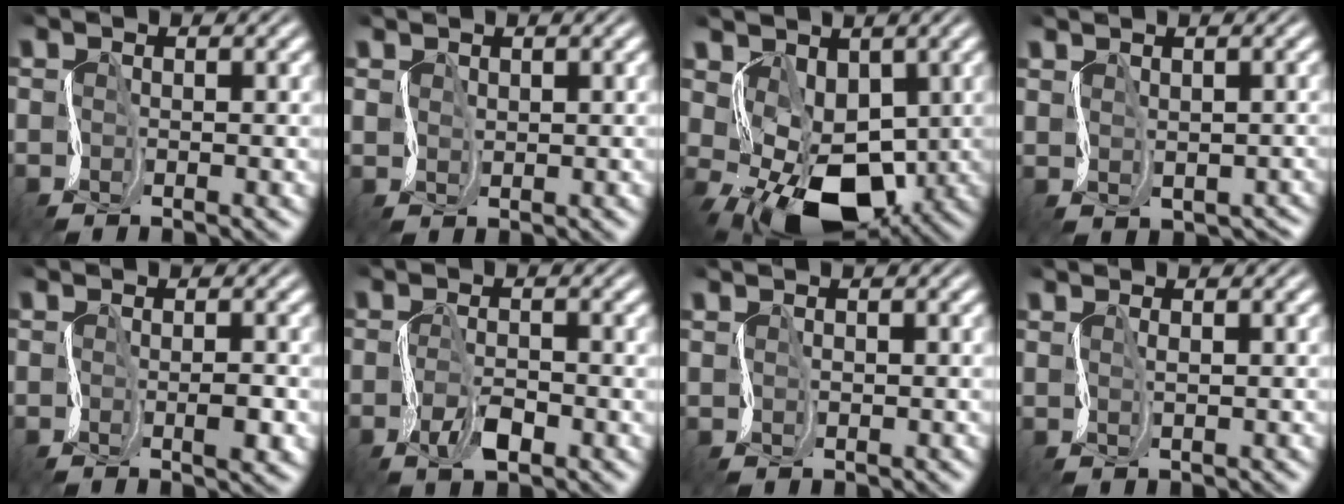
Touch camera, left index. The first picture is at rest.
{"total": 1.4, "force": [1.1, 0.7, -0.5], "torque": [0.007, 0.006, 0.023]}
{"total": 6.9, "force": [0.0, 5.1, 4.6], "torque": [-0.079, -0.018, 0.006]}
{"total": 1.7, "force": [0.8, 1.5, 0.3], "torque": [-0.001, -0.007, 0.025]}
{"total": 1.8, "force": [-0.4, 0.6, 1.7], "torque": [-0.029, 0.001, -0.007]}
{"total": 2.2, "force": [-0.7, 1.0, 1.8], "torque": [-0.042, 0.002, -0.014]}
{"total": 0.5, "force": [0.5, 0.2, -0.2], "torque": [0.006, 0.003, 0.009]}
{"total": 1.0, "force": [0.9, -0.3, -0.3], "torque": [0.004, 0.003, 0.018]}